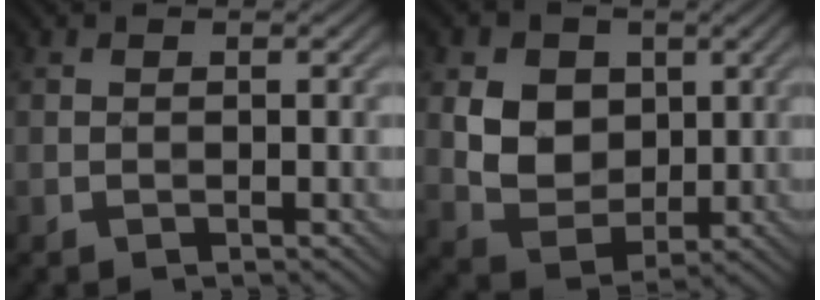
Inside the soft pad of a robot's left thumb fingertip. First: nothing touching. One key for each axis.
{"total": 6.8, "fx": 1.5, "fy": 5.5, "fz": 3.7, "tx": -0.095, "ty": -0.002, "tz": 0.020}